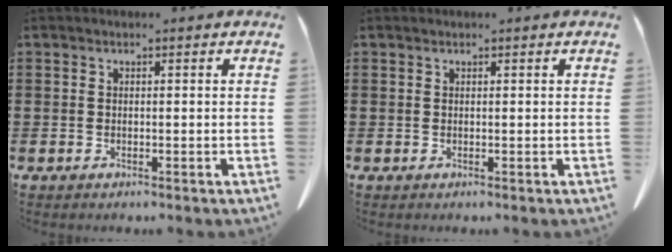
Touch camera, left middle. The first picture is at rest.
{"total": 0.0}